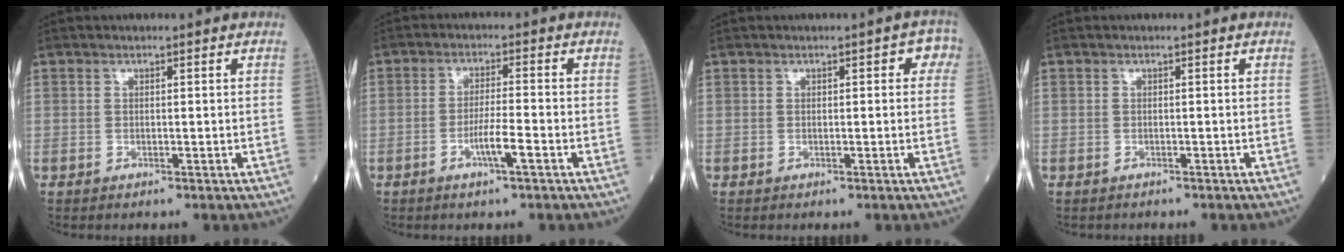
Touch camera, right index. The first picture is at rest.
{"total": 4.6, "force": [-2.0, -0.1, 4.1], "torque": [-0.077, -0.005, -0.039]}
{"total": 2.5, "force": [0.7, 1.3, 2.0], "torque": [-0.014, 0.020, 0.002]}
{"total": 0.6, "force": [-0.5, 0.3, -0.1], "torque": [-0.008, 0.002, -0.013]}